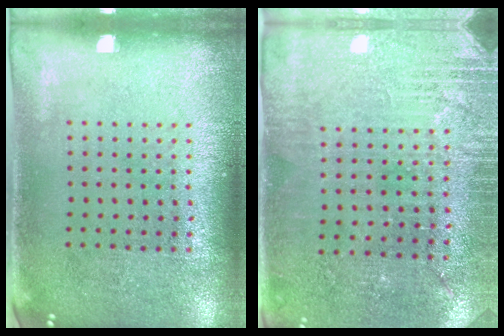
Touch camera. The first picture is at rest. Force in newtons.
{"total": 2.8, "press": 2.7, "slide": 0.6}